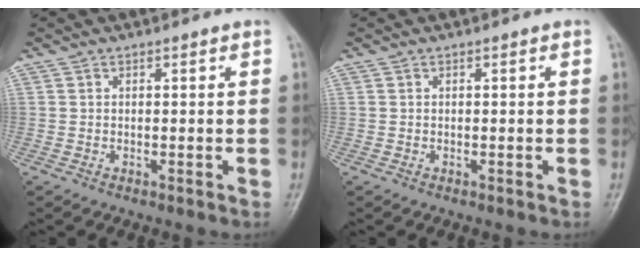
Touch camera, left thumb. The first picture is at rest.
{"total": 0.0}